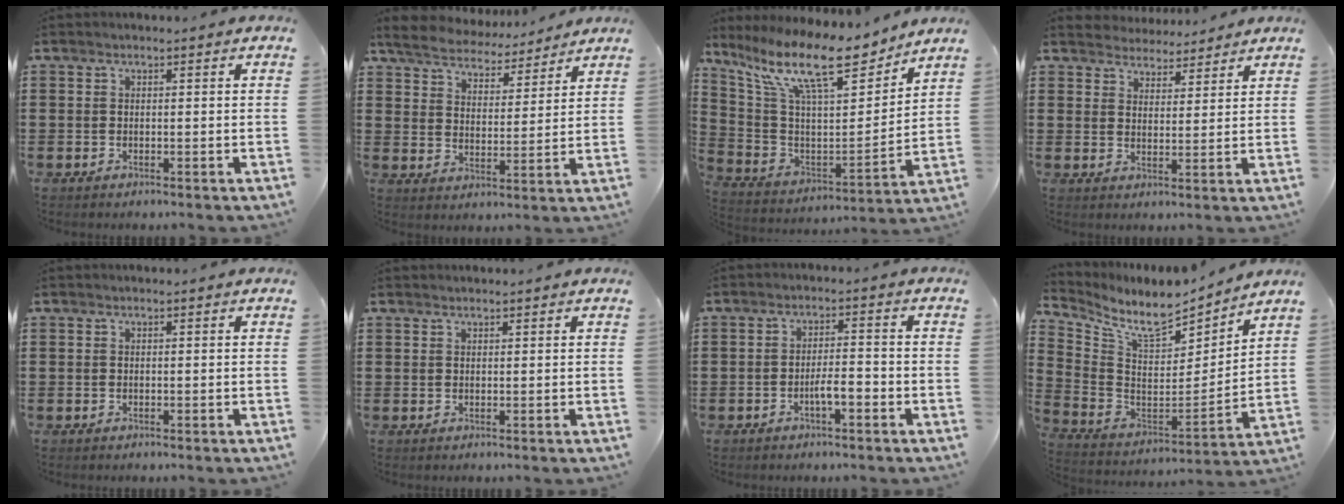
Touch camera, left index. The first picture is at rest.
{"total": 5.2, "force": [5.1, 0.9, 0.7], "torque": [-0.044, -0.032, 0.086]}
{"total": 14.6, "force": [10.8, 3.3, 9.2], "torque": [-0.210, -0.063, 0.182]}
{"total": 3.7, "force": [3.5, 0.9, -0.4], "torque": [-0.008, -0.012, 0.065]}
{"total": 0.0}
{"total": 0.7, "force": [0.7, 0.1, 0.2], "torque": [-0.005, 0.000, 0.013]}
{"total": 3.6, "force": [-1.8, 0.8, 3.0], "torque": [-0.061, 0.005, -0.036]}
{"total": 8.3, "force": [7.1, 2.5, 3.6], "torque": [-0.109, -0.055, 0.122]}